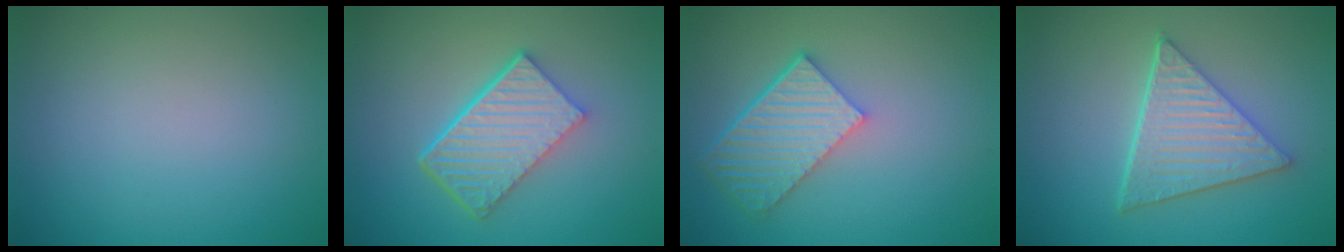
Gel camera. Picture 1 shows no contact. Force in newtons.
{"total": 6.6, "press": 4.4, "slide": 4.9}
{"total": 5.7, "press": 4.3, "slide": 3.7}
{"total": 5.9, "press": 4.4, "slide": 3.8}